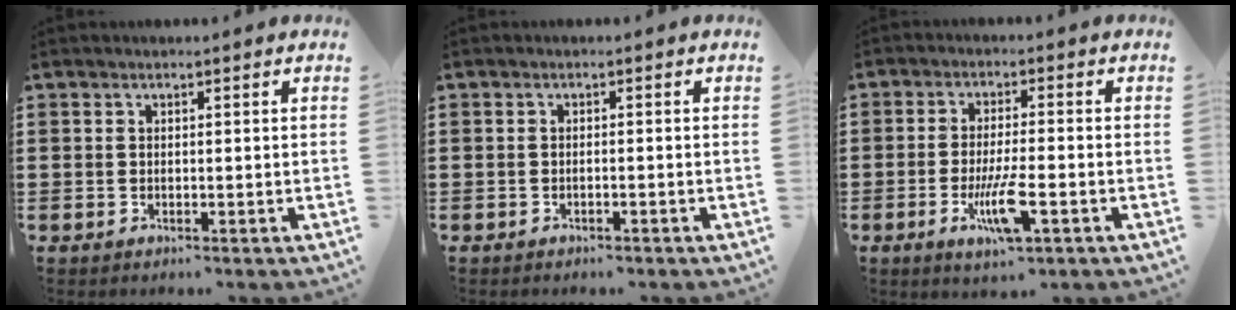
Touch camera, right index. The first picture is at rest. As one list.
[{"total": 0.7, "force": [-0.6, -0.1, 0.4], "torque": [-0.009, -0.006, -0.009]}, {"total": 7.4, "force": [-2.9, 1.4, 6.7], "torque": [-0.132, -0.014, -0.051]}]